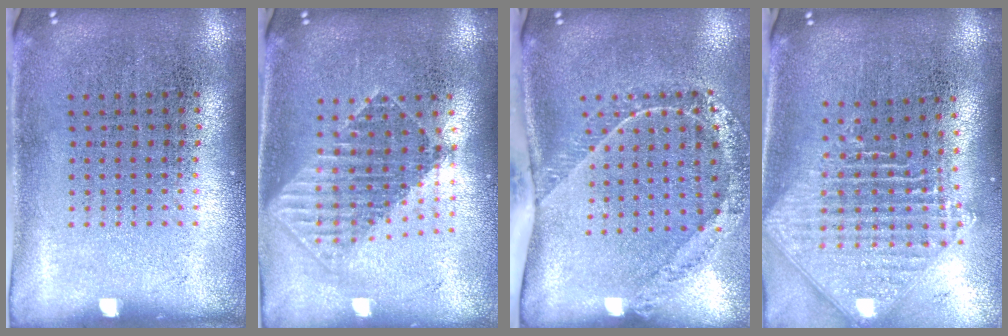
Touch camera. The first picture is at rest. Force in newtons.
{"total": 1.7, "press": 1.4, "slide": 1.1}
{"total": 1.7, "press": 1.5, "slide": 0.8}
{"total": 2.3, "press": 1.8, "slide": 1.5}